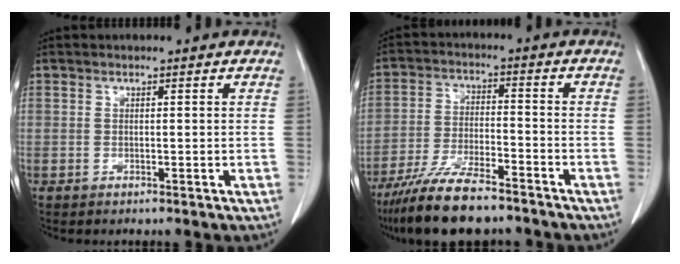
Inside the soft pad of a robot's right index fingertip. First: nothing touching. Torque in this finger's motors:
{"motor_torque": [0.98, -1.17, 0.60, 0.17]}